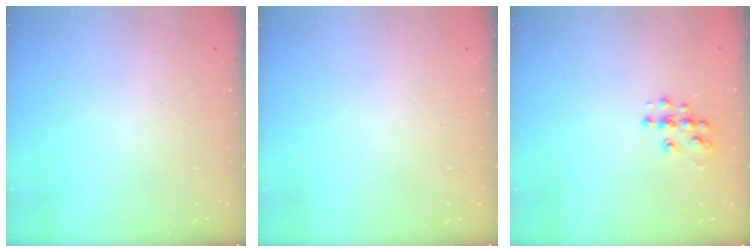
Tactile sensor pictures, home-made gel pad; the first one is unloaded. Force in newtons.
{"total": 0.0}
{"total": 7.9, "press": 7.9, "slide": 0.3}